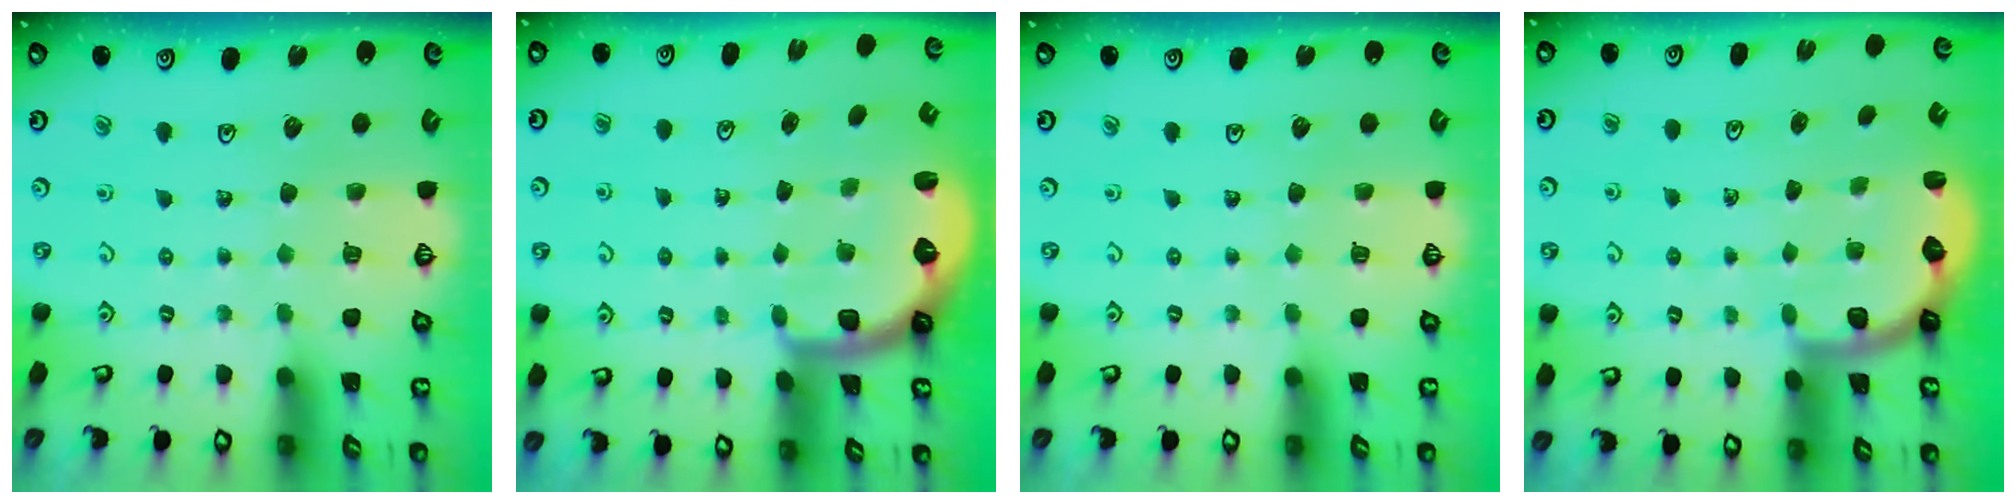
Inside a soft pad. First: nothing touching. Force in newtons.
{"total": 2.1, "press": 2.0, "slide": 0.8}
{"total": 0.0}
{"total": 2.5, "press": 2.2, "slide": 1.3}